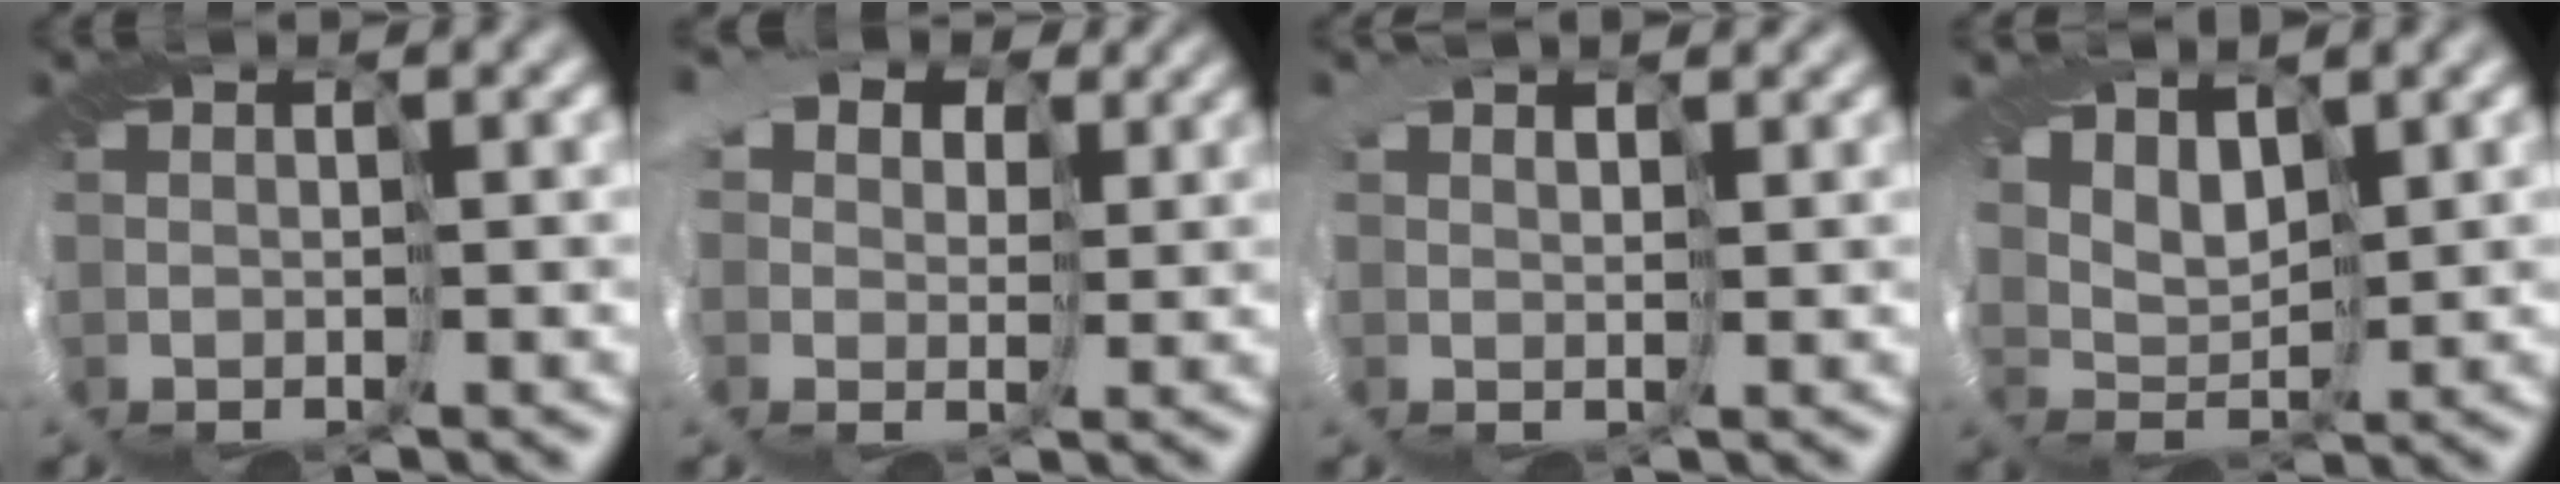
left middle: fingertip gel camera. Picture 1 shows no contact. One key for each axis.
{"total": 10.4, "fx": 4.8, "fy": 7.5, "fz": 5.2, "tx": -0.125, "ty": 0.033, "tz": 0.050}
{"total": 3.0, "fx": 2.7, "fy": 1.1, "fz": 0.3, "tx": -0.022, "ty": 0.011, "tz": 0.038}
{"total": 2.9, "fx": 2.8, "fy": -0.2, "fz": -0.8, "tx": -0.002, "ty": 0.008, "tz": 0.042}